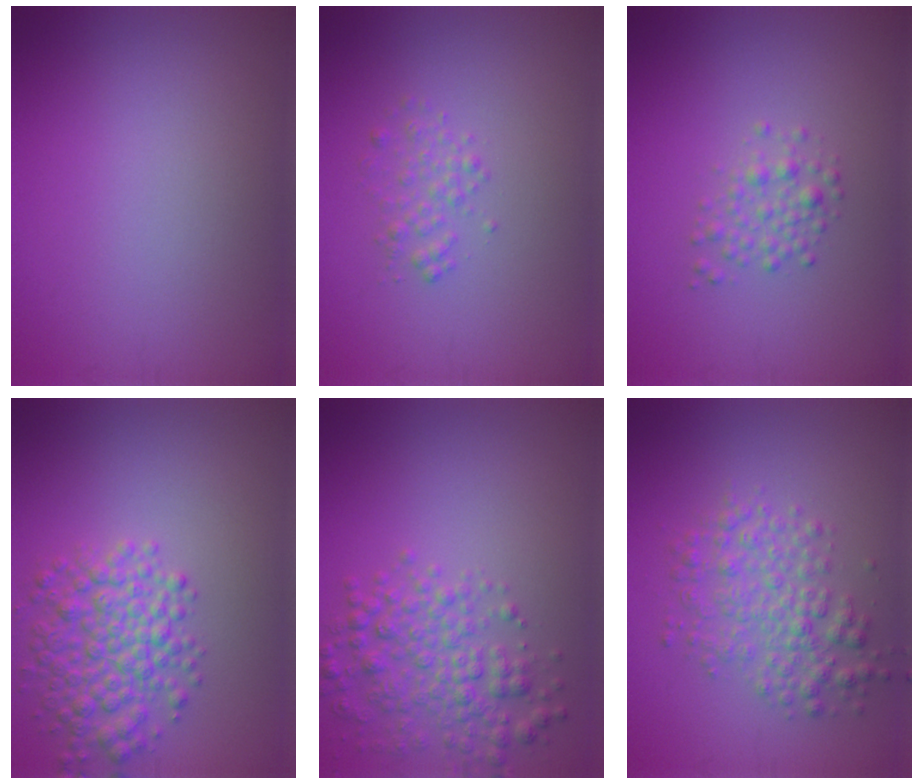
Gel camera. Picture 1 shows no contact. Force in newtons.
{"total": 1.5, "press": 1.5, "slide": 0.0}
{"total": 1.9, "press": 1.9, "slide": 0.0}
{"total": 5.0, "press": 5.0, "slide": 0.1}
{"total": 4.2, "press": 4.2, "slide": 0.1}
{"total": 4.0, "press": 4.0, "slide": 0.0}